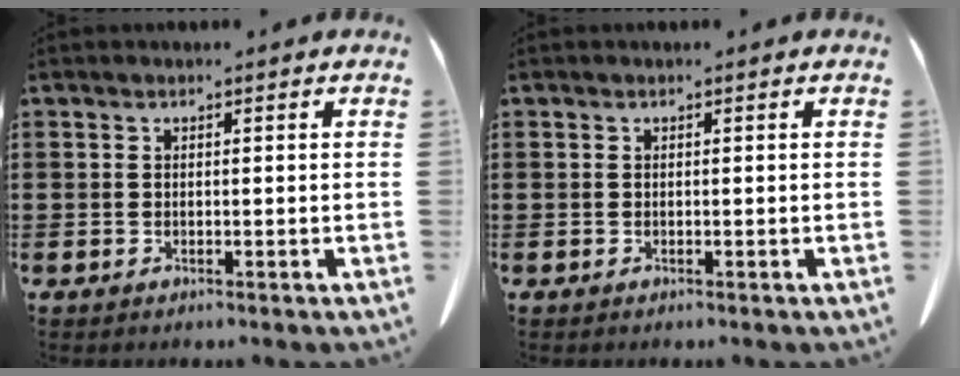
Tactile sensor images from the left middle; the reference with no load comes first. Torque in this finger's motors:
{"motor_torque": [-0.07, 0.07, 0.00, 0.00]}